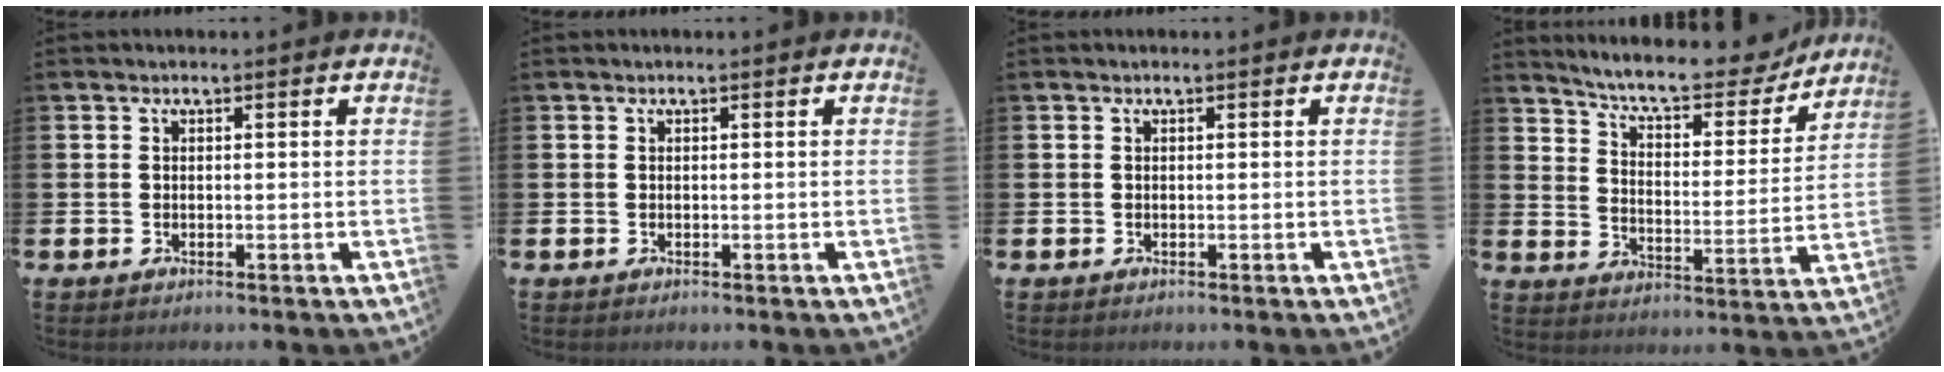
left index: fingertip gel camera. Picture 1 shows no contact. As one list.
[{"total": 0.0}, {"total": 0.0}, {"total": 8.4, "force": [7.7, 1.7, 2.8], "torque": [-0.074, -0.056, 0.127]}]